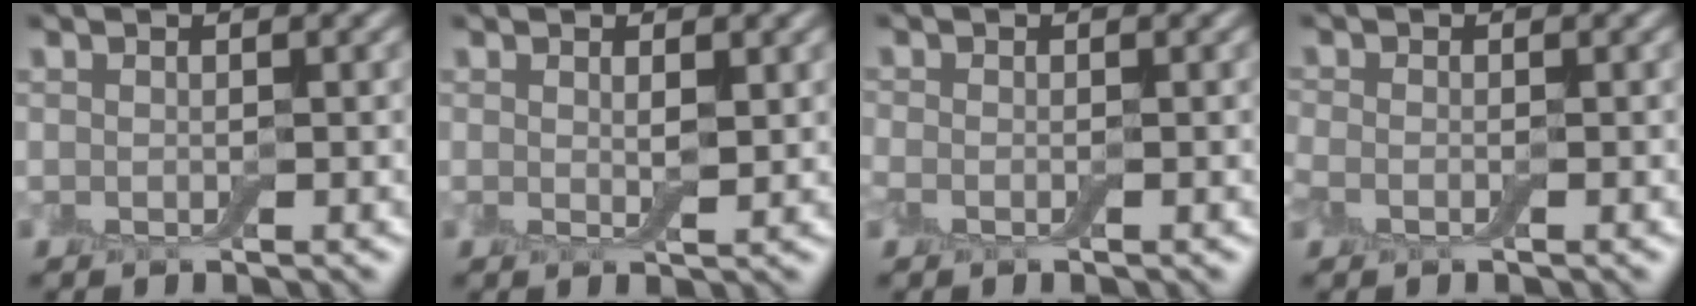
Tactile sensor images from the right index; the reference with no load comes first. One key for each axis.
{"total": 1.3, "fx": 0.6, "fy": 0.3, "fz": 1.1, "tx": -0.017, "ty": -0.006, "tz": 0.012}
{"total": 0.7, "fx": -0.5, "fy": 0.4, "fz": 0.3, "tx": -0.009, "ty": -0.005, "tz": -0.013}
{"total": 1.0, "fx": -0.5, "fy": 0.6, "fz": 0.5, "tx": -0.012, "ty": -0.004, "tz": -0.015}